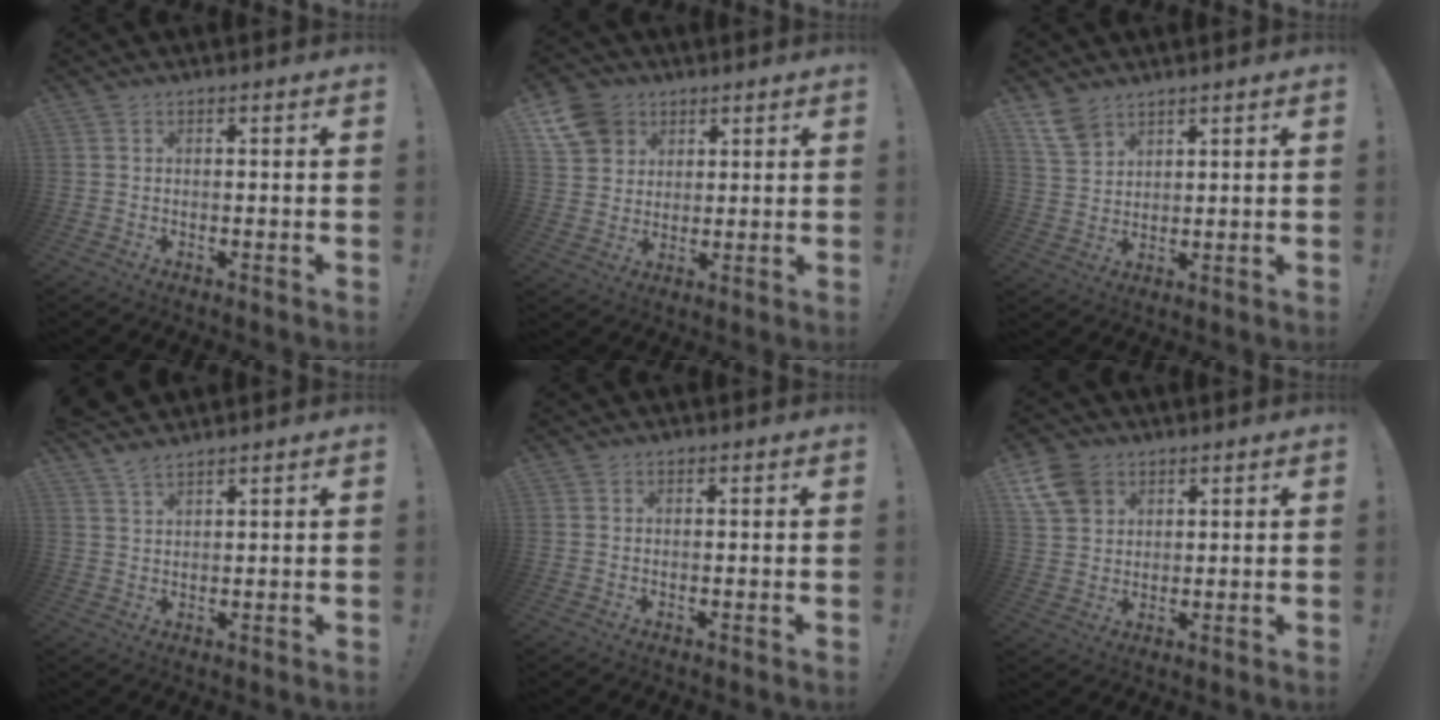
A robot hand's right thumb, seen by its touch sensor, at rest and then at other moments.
{"total": 10.5, "force": [5.1, 8.6, 3.4], "torque": [-0.056, -0.025, 0.106]}
{"total": 7.4, "force": [5.5, 3.9, 3.0], "torque": [-0.055, -0.028, 0.109]}
{"total": 4.2, "force": [3.7, 1.0, 1.7], "torque": [-0.037, -0.020, 0.071]}
{"total": 0.6, "force": [0.5, 0.4, -0.2], "torque": [0.006, 0.001, 0.008]}
{"total": 9.1, "force": [4.9, 6.7, 3.7], "torque": [-0.069, -0.020, 0.098]}